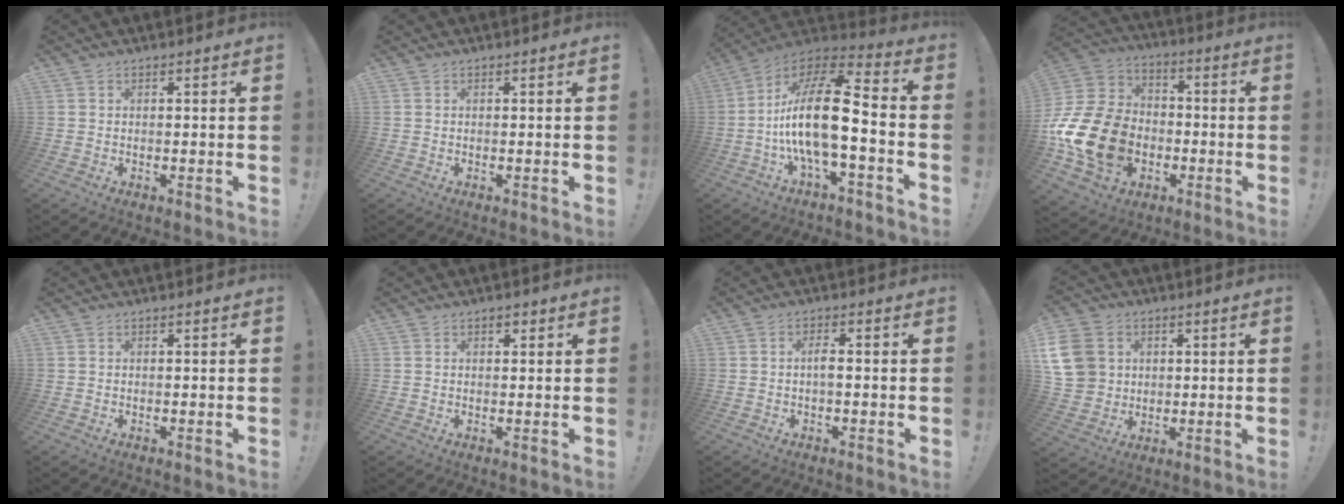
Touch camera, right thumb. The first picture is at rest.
{"total": 0.0}
{"total": 21.0, "force": [-3.3, 7.3, 19.4], "torque": [-0.378, 0.018, -0.060]}
{"total": 21.7, "force": [-5.9, 16.5, 12.8], "torque": [-0.253, 0.036, -0.084]}
{"total": 0.0}
{"total": 1.5, "force": [0.8, 0.9, 0.8], "torque": [-0.006, -0.001, 0.012]}
{"total": 2.5, "force": [-0.5, 0.5, 2.5], "torque": [-0.053, 0.006, -0.011]}
{"total": 12.5, "force": [2.9, 10.7, 5.8], "torque": [-0.110, -0.005, 0.062]}